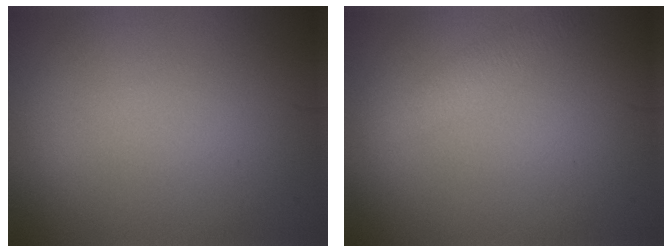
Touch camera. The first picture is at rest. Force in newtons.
{"total": 1.8, "press": 1.8, "slide": 0.1}